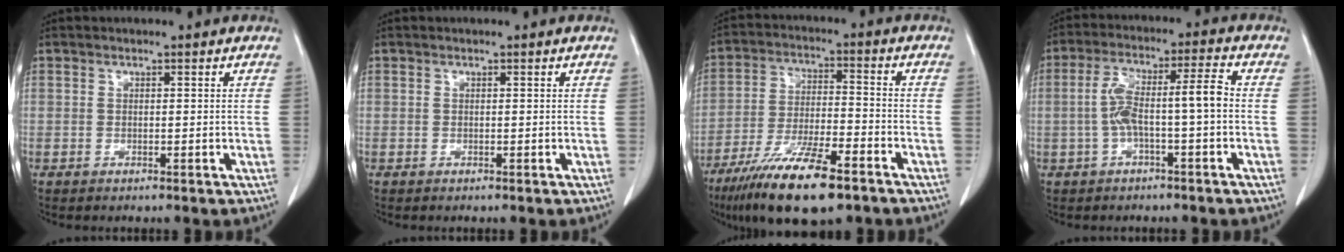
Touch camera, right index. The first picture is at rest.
{"total": 0.0}
{"total": 15.2, "force": [-10.1, 2.9, 10.9], "torque": [-0.208, -0.032, -0.180]}
{"total": 8.0, "force": [-1.1, 1.0, 7.8], "torque": [-0.151, 0.036, -0.020]}